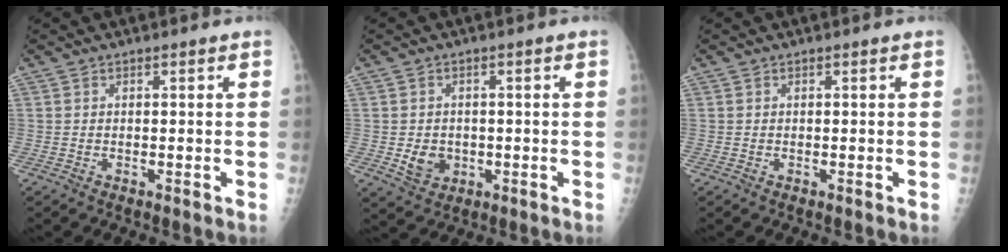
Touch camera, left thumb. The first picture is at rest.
{"total": 4.6, "force": [-0.8, 3.9, 2.3], "torque": [-0.024, 0.002, -0.003]}
{"total": 0.0}